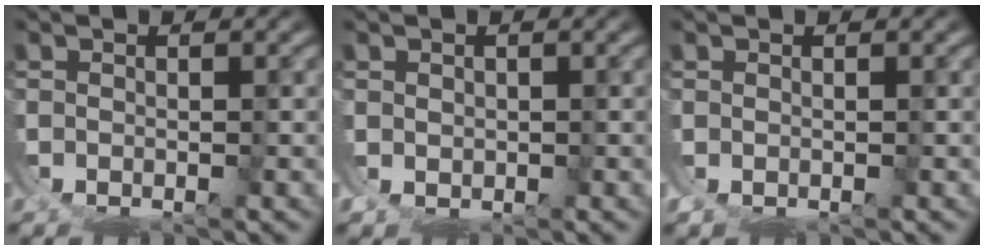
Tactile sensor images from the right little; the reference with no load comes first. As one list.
[{"total": 1.5, "force": [1.3, -0.6, -0.5], "torque": [0.004, -0.006, 0.030]}, {"total": 1.4, "force": [0.1, 1.2, 0.7], "torque": [-0.025, -0.006, 0.004]}]